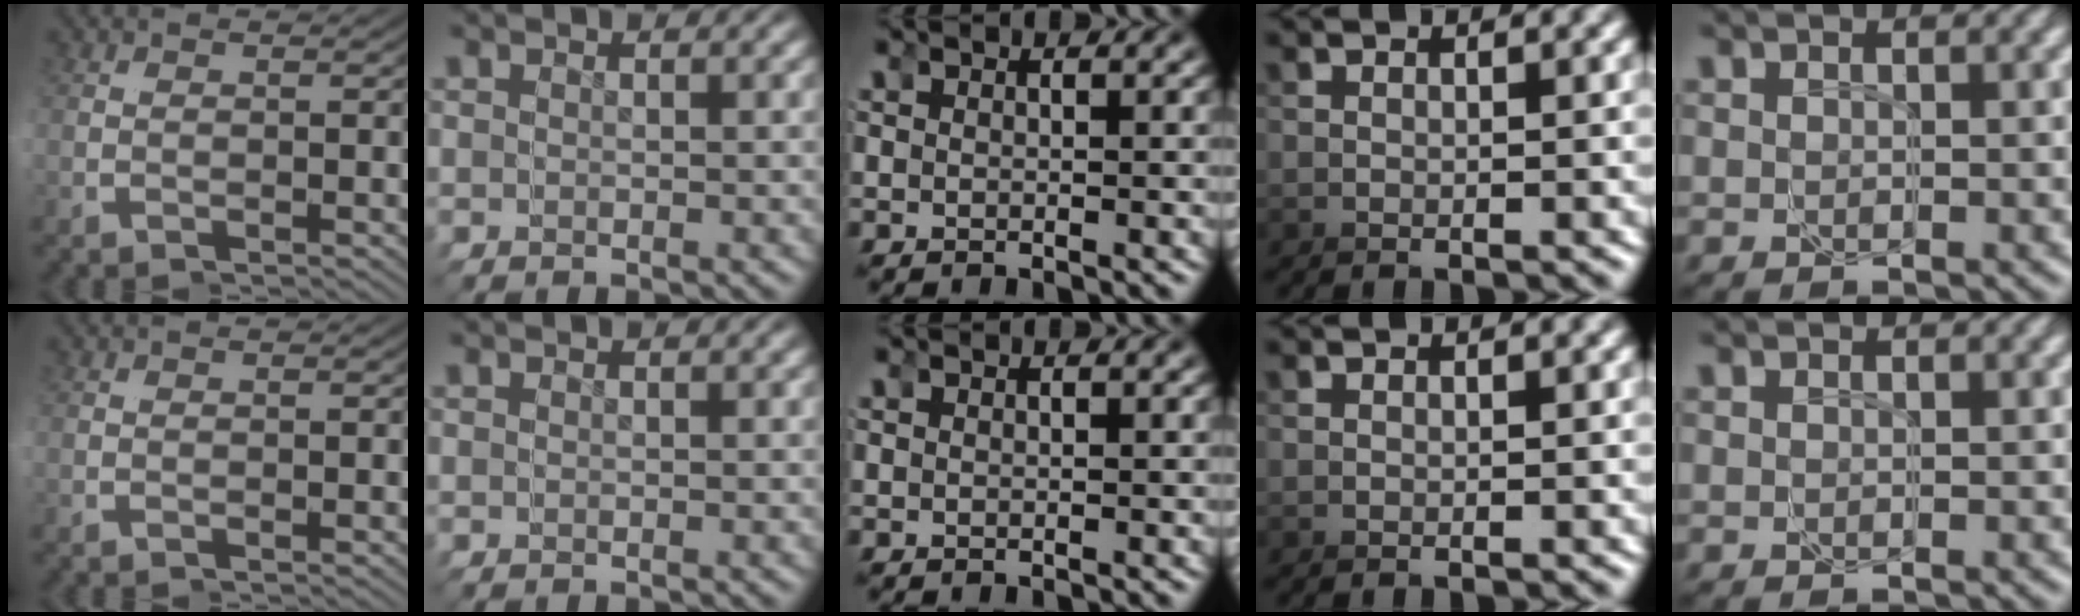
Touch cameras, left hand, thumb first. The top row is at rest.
{}